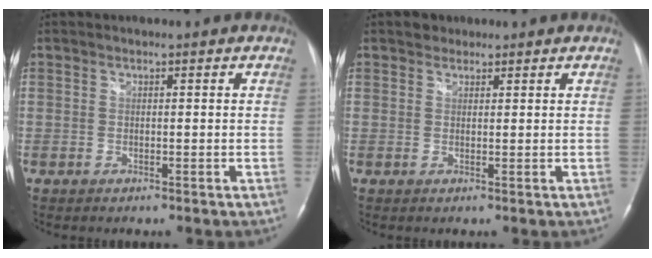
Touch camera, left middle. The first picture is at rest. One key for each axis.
{"total": 1.7, "fx": 1.2, "fy": 1.2, "fz": 0.2, "tx": -0.002, "ty": 0.009, "tz": 0.016}